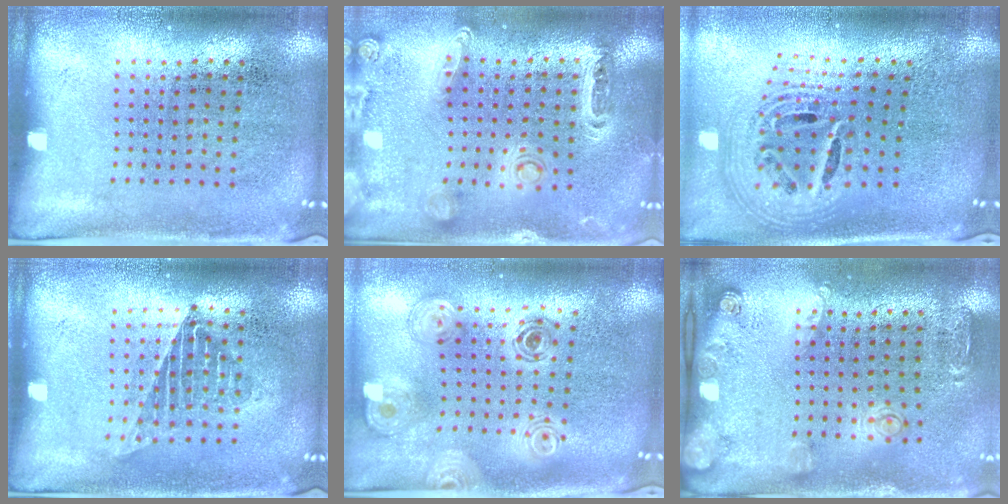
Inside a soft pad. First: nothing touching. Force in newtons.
{"total": 1.3, "press": 1.3, "slide": 0.3}
{"total": 2.5, "press": 1.7, "slide": 1.9}
{"total": 1.3, "press": 1.2, "slide": 0.5}
{"total": 1.3, "press": 1.3, "slide": 0.4}
{"total": 1.7, "press": 1.4, "slide": 1.0}